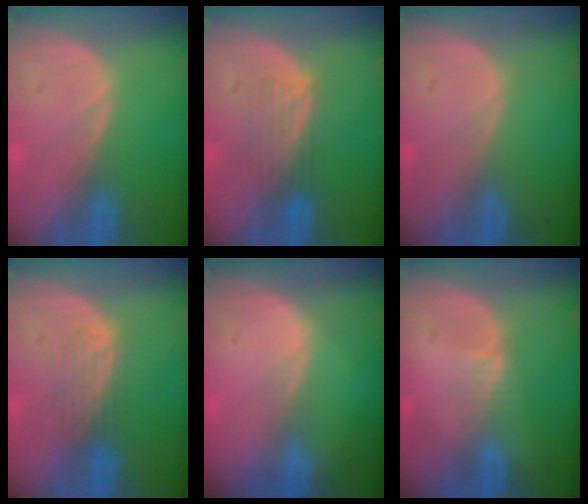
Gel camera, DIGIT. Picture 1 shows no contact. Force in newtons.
{"total": 4.5, "press": 3.9, "slide": 2.4}
{"total": 0.0}
{"total": 3.5, "press": 3.2, "slide": 1.5}
{"total": 0.8, "press": 0.5, "slide": 0.7}
{"total": 1.3, "press": 1.3, "slide": 0.2}